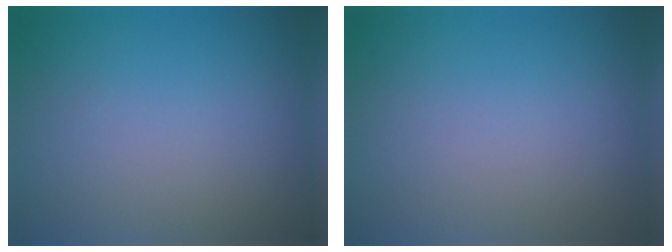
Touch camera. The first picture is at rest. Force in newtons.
{"total": 0.0}